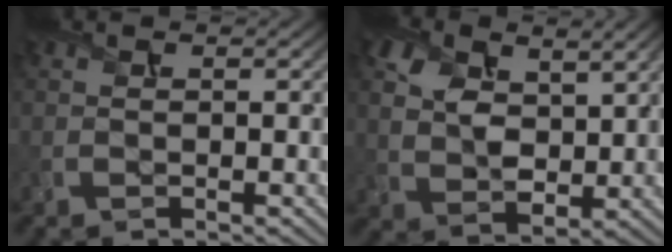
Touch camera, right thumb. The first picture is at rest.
{"total": 7.1, "force": [3.0, 4.2, 4.8], "torque": [-0.116, 0.000, 0.058]}